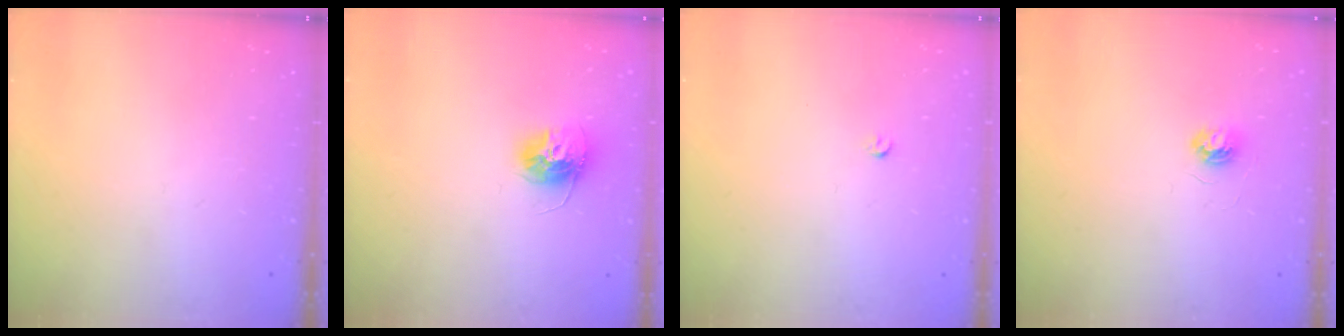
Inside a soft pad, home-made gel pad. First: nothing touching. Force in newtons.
{"total": 12.1, "press": 12.1, "slide": 1.1}
{"total": 2.6, "press": 2.5, "slide": 0.4}
{"total": 3.7, "press": 3.7, "slide": 0.4}